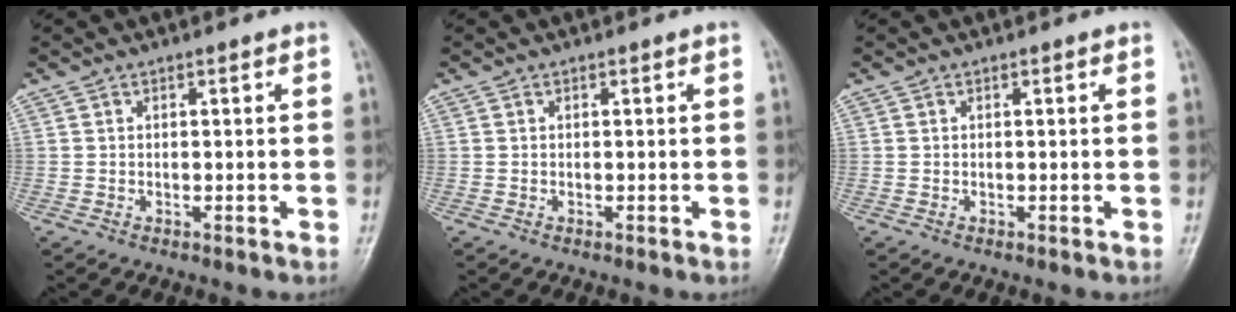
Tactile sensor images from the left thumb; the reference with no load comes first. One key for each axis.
{"total": 0.0}
{"total": 0.0}